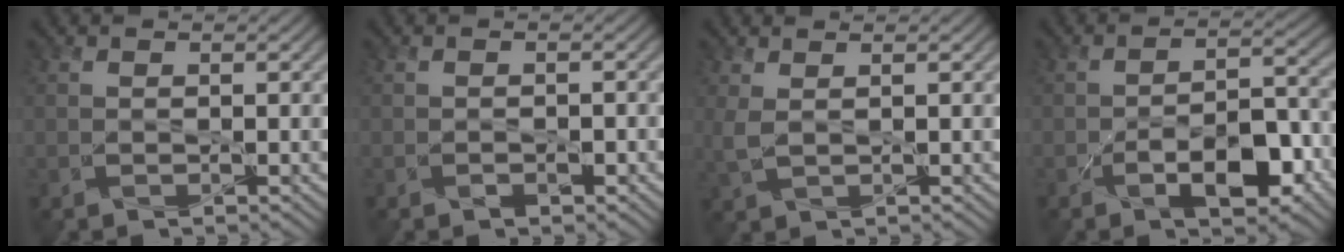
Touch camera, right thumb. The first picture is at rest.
{"total": 0.8, "force": [-0.6, 0.5, 0.4], "torque": [-0.005, 0.001, -0.011]}
{"total": 2.1, "force": [1.0, 0.7, 1.7], "torque": [-0.053, 0.003, 0.018]}
{"total": 7.4, "force": [-3.5, 3.4, 5.5], "torque": [-0.082, 0.004, -0.056]}